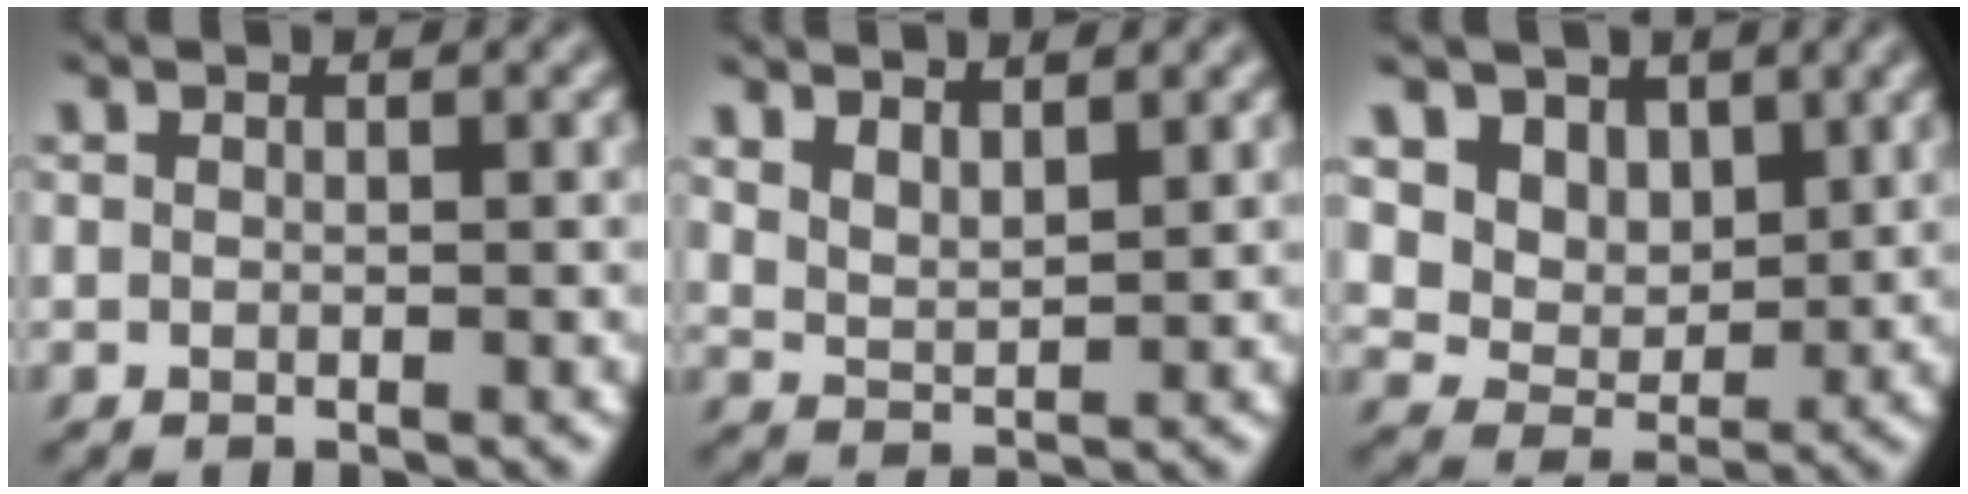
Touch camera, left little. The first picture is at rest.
{"total": 2.9, "force": [2.4, 0.9, 1.5], "torque": [-0.030, 0.004, 0.049]}
{"total": 6.2, "force": [3.2, 4.4, 2.9], "torque": [-0.082, -0.018, 0.070]}